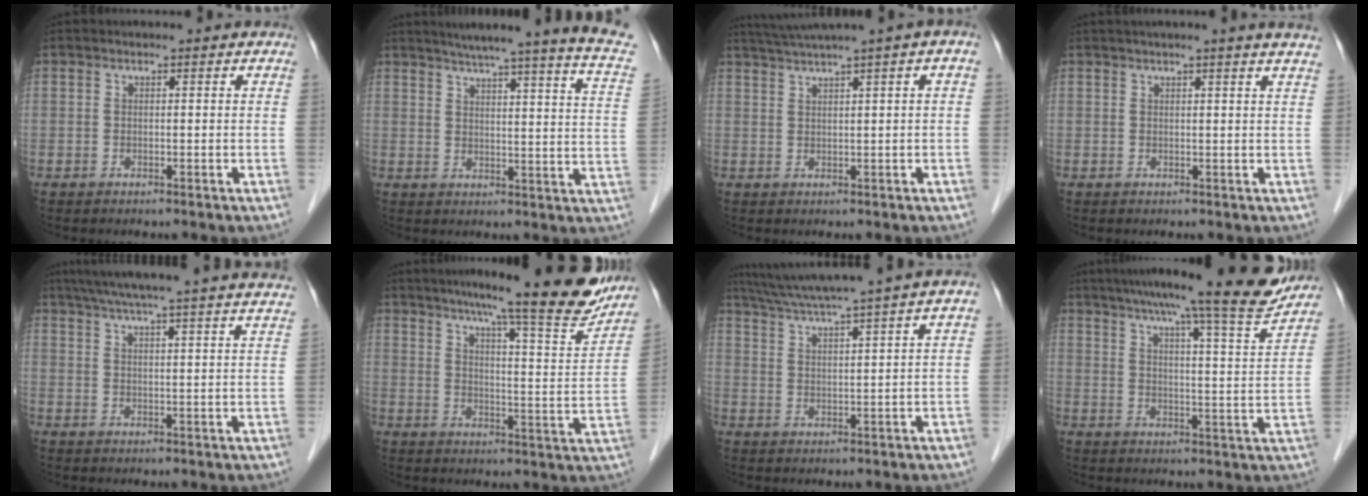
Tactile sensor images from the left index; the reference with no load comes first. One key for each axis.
{"total": 20.2, "fx": 16.9, "fy": -0.6, "fz": 11.1, "tx": -0.157, "ty": -0.036, "tz": 0.197}
{"total": 5.6, "fx": 3.2, "fy": -0.7, "fz": 4.5, "tx": -0.084, "ty": 0.025, "tz": 0.060}
{"total": 5.2, "fx": 4.1, "fy": -1.1, "fz": 2.9, "tx": -0.035, "ty": 0.012, "tz": 0.046}
{"total": 25.0, "fx": 22.2, "fy": -0.4, "fz": 11.5, "tx": -0.188, "ty": -0.003, "tz": 0.283}
{"total": 19.2, "fx": 16.5, "fy": 1.4, "fz": 9.9, "tx": -0.134, "ty": -0.036, "tz": 0.210}
{"total": 11.7, "fx": 9.9, "fy": -2.2, "fz": 5.9, "tx": -0.104, "ty": 0.007, "tz": 0.154}
{"total": 16.3, "fx": 14.2, "fy": 0.3, "fz": 8.1, "tx": -0.115, "ty": -0.016, "tz": 0.186}